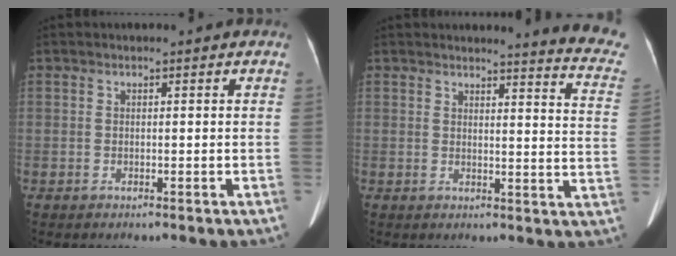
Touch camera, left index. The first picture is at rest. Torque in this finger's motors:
{"motor_torque": [0.40, -0.73, -0.01, 0.04]}